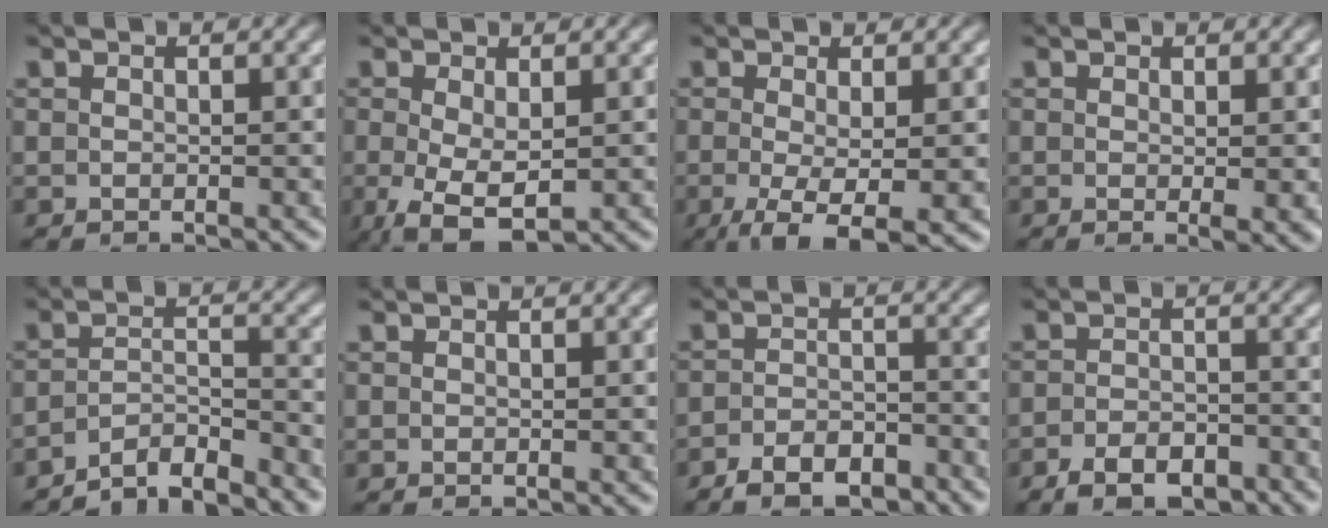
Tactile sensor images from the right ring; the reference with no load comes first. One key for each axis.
{"total": 6.8, "fx": -3.8, "fy": 3.4, "fz": 4.5, "tx": -0.102, "ty": -0.061, "tz": -0.030}
{"total": 6.4, "fx": -4.2, "fy": 2.1, "fz": 4.4, "tx": -0.097, "ty": -0.055, "tz": -0.040}
{"total": 1.4, "fx": 0.0, "fy": 0.0, "fz": 1.4, "tx": -0.019, "ty": -0.011, "tz": 0.004}
{"total": 6.9, "fx": -6.3, "fy": 2.0, "fz": 2.0, "tx": -0.040, "ty": -0.033, "tz": -0.096}
{"total": 0.0}
{"total": 5.0, "fx": -4.4, "fy": 1.8, "fz": 1.6, "tx": -0.015, "ty": -0.014, "tz": -0.071}
{"total": 4.4, "fx": -3.7, "fy": 1.6, "fz": 1.6, "tx": -0.015, "ty": -0.010, "tz": -0.061}